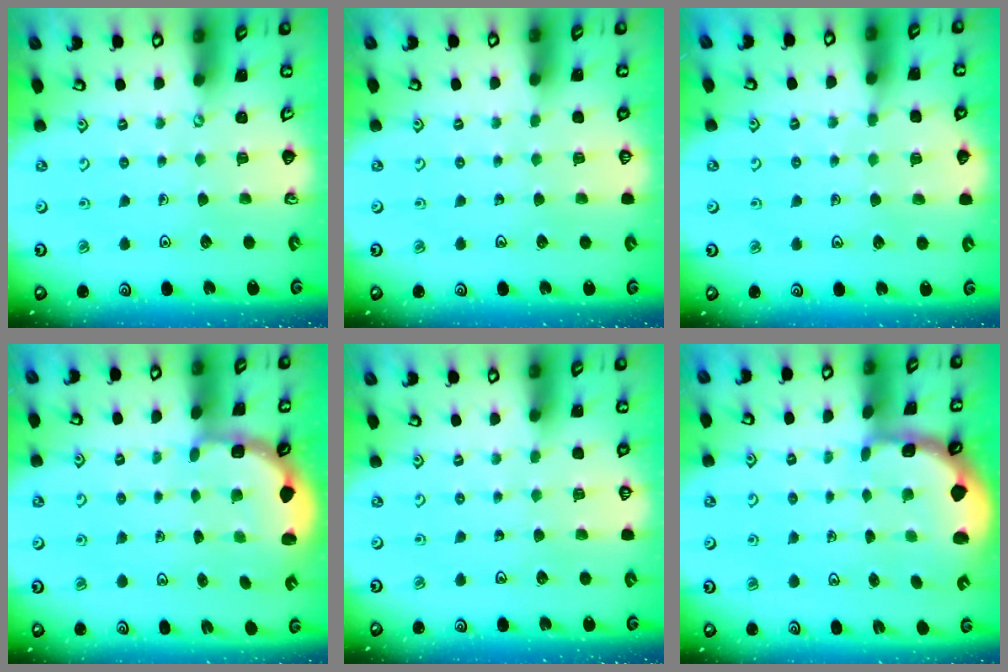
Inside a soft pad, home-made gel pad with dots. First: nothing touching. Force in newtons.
{"total": 0.0}
{"total": 6.0, "press": 6.0, "slide": 0.7}
{"total": 2.7, "press": 2.3, "slide": 1.4}
{"total": 0.0}
{"total": 1.9, "press": 1.8, "slide": 0.6}